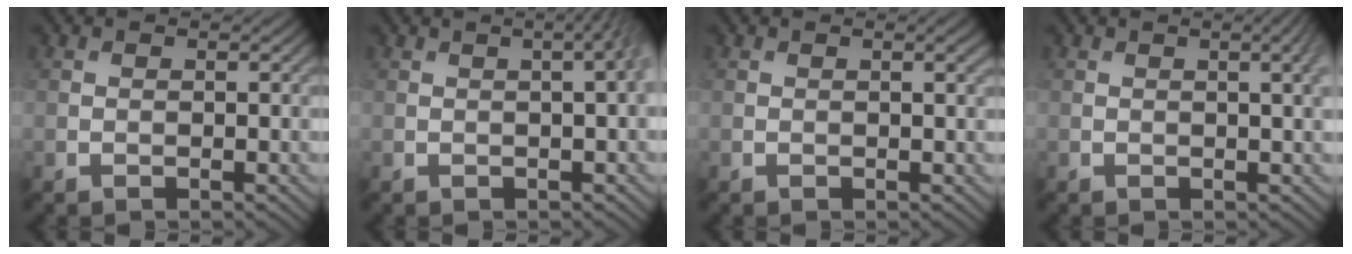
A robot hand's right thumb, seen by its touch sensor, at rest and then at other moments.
{"total": 3.7, "force": [0.8, 1.0, 3.5], "torque": [-0.040, 0.021, 0.000]}
{"total": 1.3, "force": [0.6, 0.2, 1.2], "torque": [-0.014, 0.002, 0.008]}
{"total": 2.9, "force": [0.9, 0.6, 2.8], "torque": [-0.034, 0.007, 0.012]}